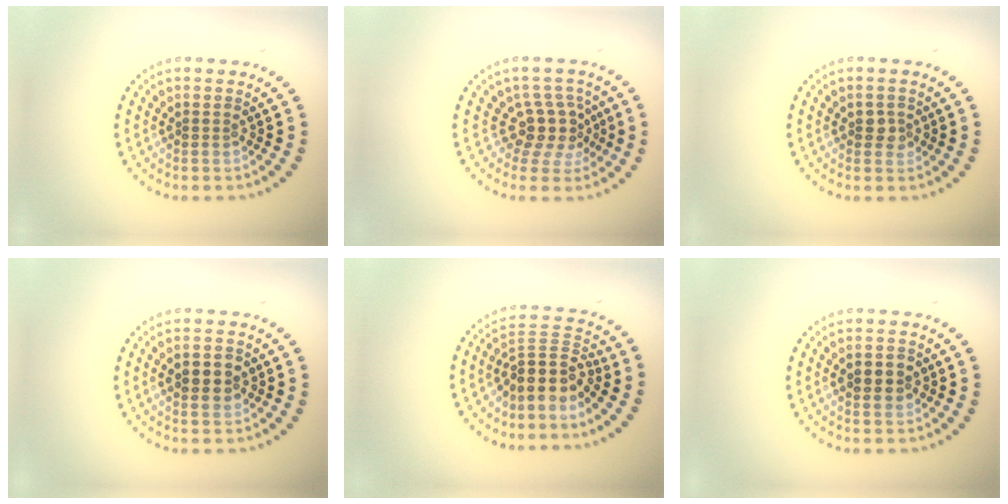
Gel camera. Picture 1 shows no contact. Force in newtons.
{"total": 3.2, "press": 2.3, "slide": 2.2}
{"total": 1.5, "press": 1.4, "slide": 0.3}
{"total": 2.6, "press": 2.6, "slide": 0.2}
{"total": 4.0, "press": 3.0, "slide": 2.6}
{"total": 2.3, "press": 2.2, "slide": 0.1}